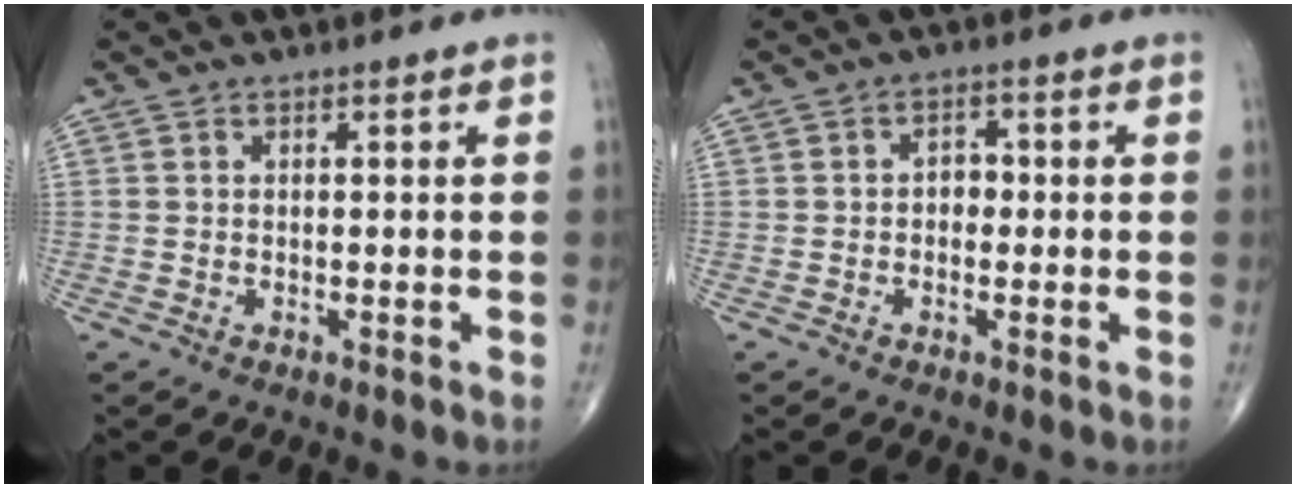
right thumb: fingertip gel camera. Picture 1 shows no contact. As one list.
[{"total": 2.6, "force": [-0.3, 2.0, 1.6], "torque": [-0.005, 0.013, -0.013]}]